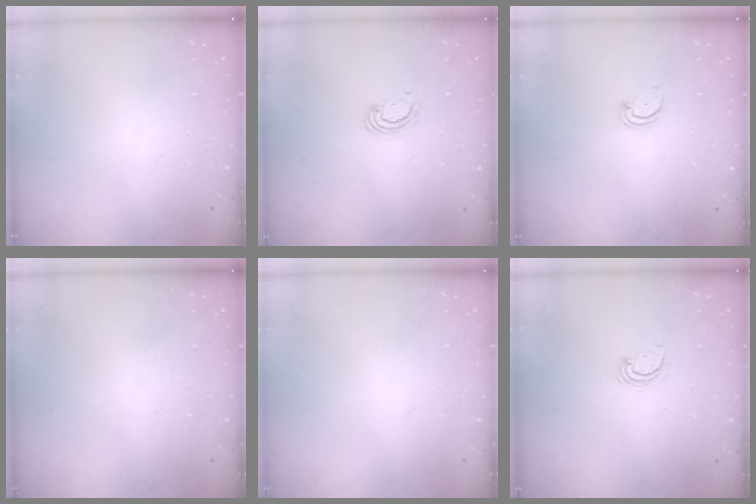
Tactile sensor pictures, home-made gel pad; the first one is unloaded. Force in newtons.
{"total": 3.1, "press": 3.1, "slide": 0.3}
{"total": 1.5, "press": 1.5, "slide": 0.2}
{"total": 0.0}
{"total": 0.0}
{"total": 3.0, "press": 3.0, "slide": 0.2}